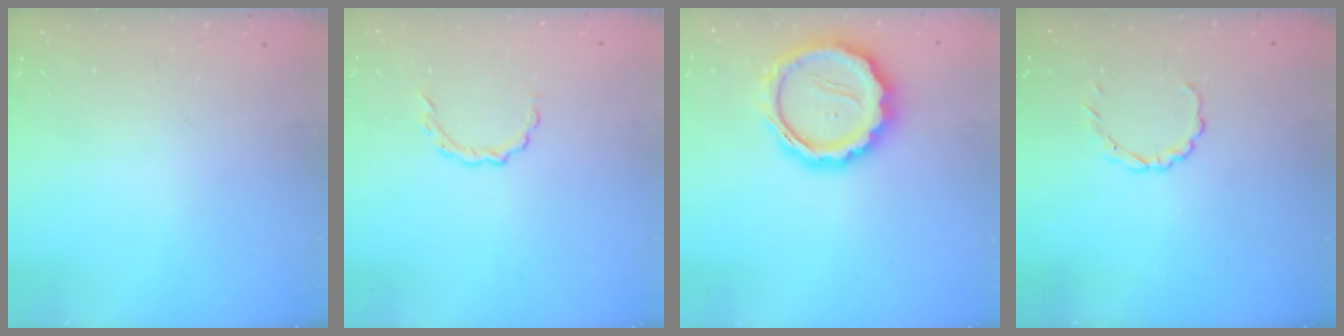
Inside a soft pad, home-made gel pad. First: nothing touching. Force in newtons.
{"total": 3.5, "press": 3.3, "slide": 1.1}
{"total": 16.7, "press": 16.4, "slide": 3.1}
{"total": 2.8, "press": 2.7, "slide": 0.9}